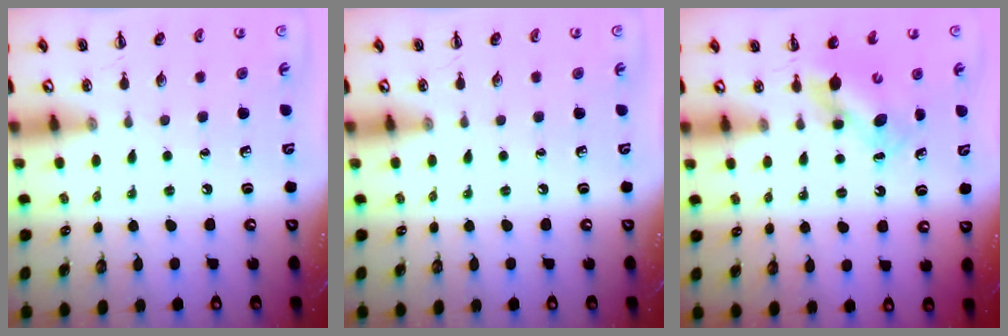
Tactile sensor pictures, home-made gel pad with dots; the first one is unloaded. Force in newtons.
{"total": 0.0}
{"total": 5.6, "press": 5.6, "slide": 0.6}